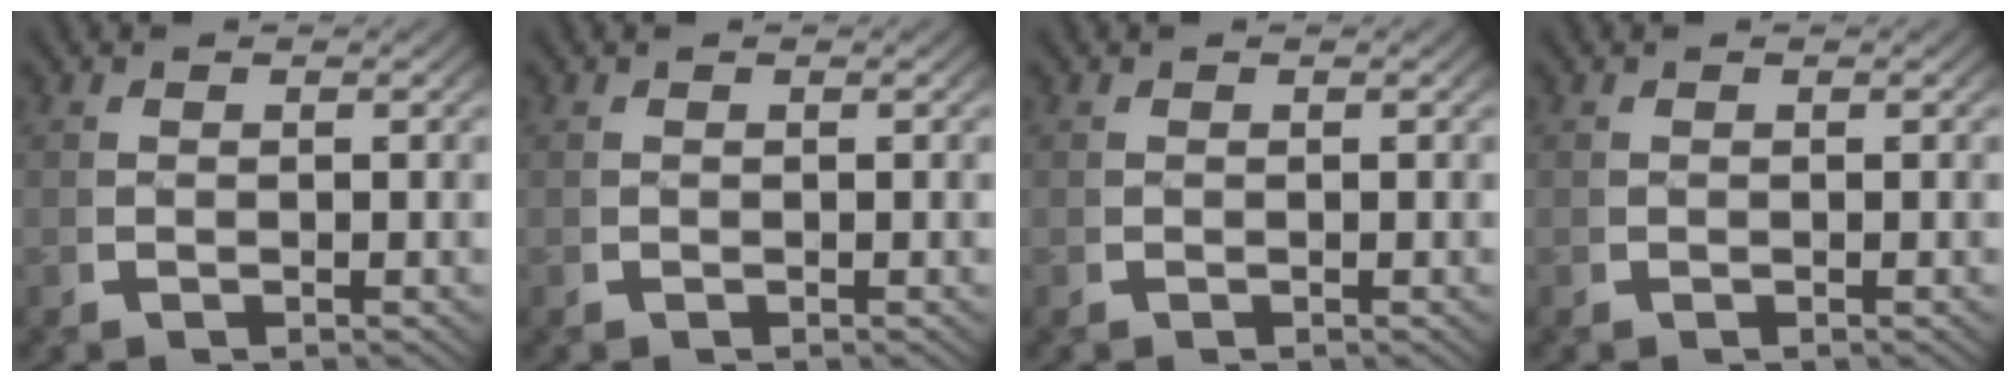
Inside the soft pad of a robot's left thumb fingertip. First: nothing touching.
{"total": 0.0}
{"total": 0.0}
{"total": 0.0}